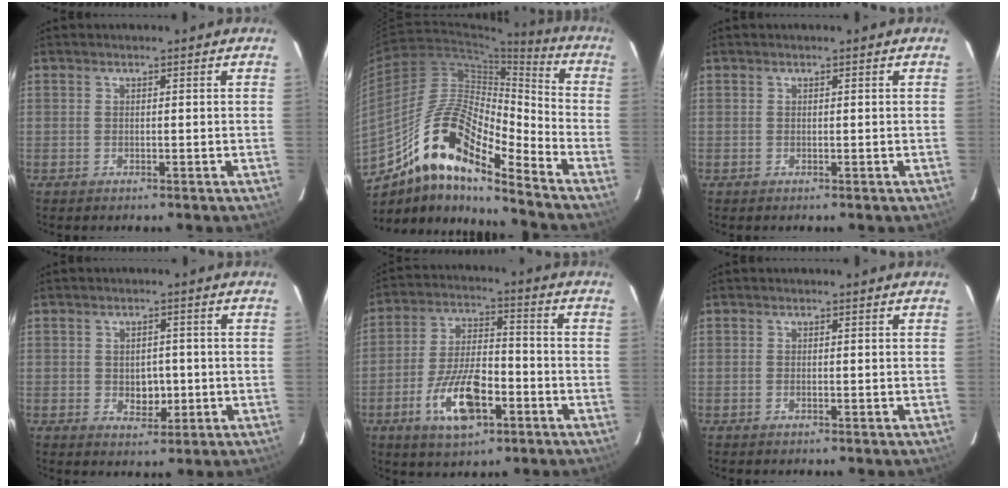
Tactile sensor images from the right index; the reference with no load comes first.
{"total": 16.1, "force": [-10.0, 4.1, 11.9], "torque": [-0.218, 0.034, -0.171]}
{"total": 0.0}
{"total": 3.7, "force": [-0.5, 2.6, 2.7], "torque": [-0.031, 0.001, -0.001]}
{"total": 11.9, "force": [-5.1, 4.5, 9.8], "torque": [-0.193, 0.002, -0.088]}
{"total": 0.0}